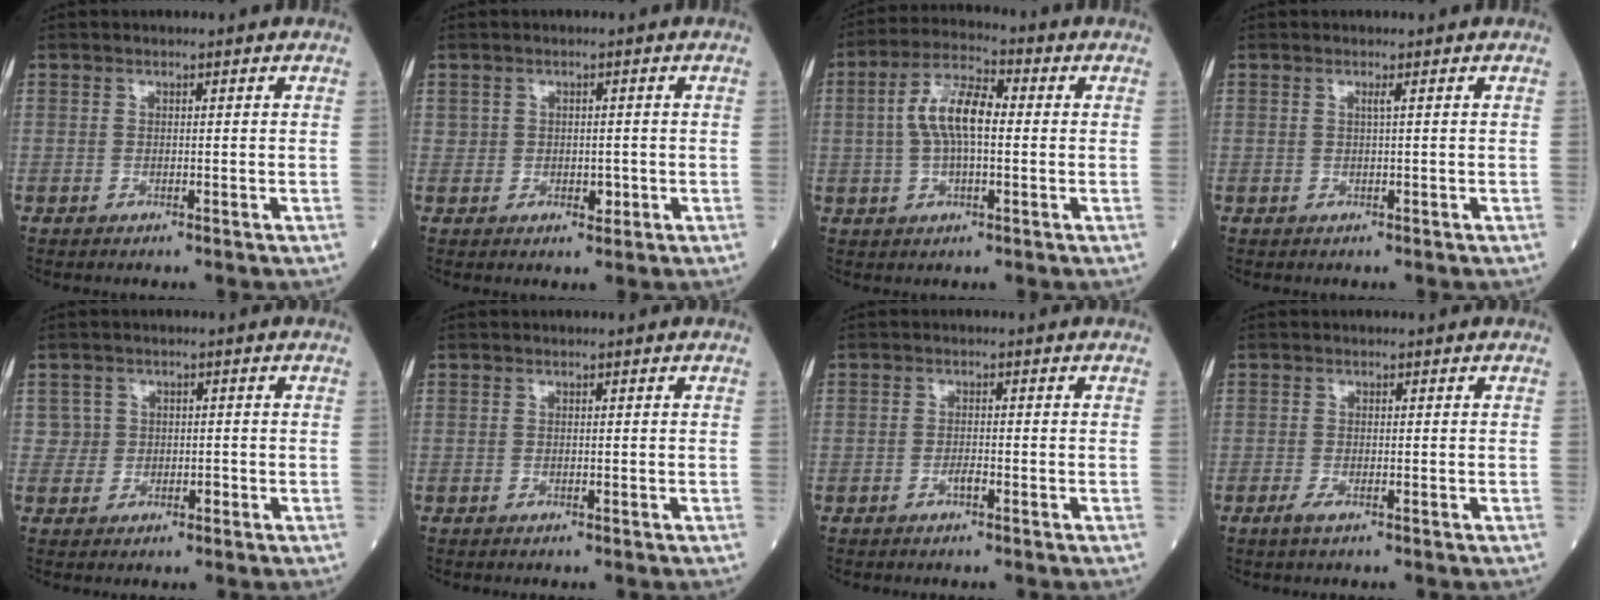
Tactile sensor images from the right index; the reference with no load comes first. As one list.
[{"total": 2.1, "force": [-0.2, 1.7, 1.2], "torque": [-0.012, 0.001, 0.001]}, {"total": 8.4, "force": [0.5, 2.9, 7.8], "torque": [-0.161, 0.021, 0.005]}, {"total": 0.6, "force": [0.2, -0.2, 0.5], "torque": [-0.014, -0.002, 0.005]}, {"total": 2.4, "force": [0.0, 2.4, 0.0], "torque": [0.012, 0.007, 0.000]}, {"total": 0.0}, {"total": 1.6, "force": [-0.7, 0.9, 1.1], "torque": [-0.034, 0.003, -0.011]}, {"total": 1.2, "force": [-0.7, 0.2, 1.0], "torque": [-0.021, -0.003, -0.013]}]